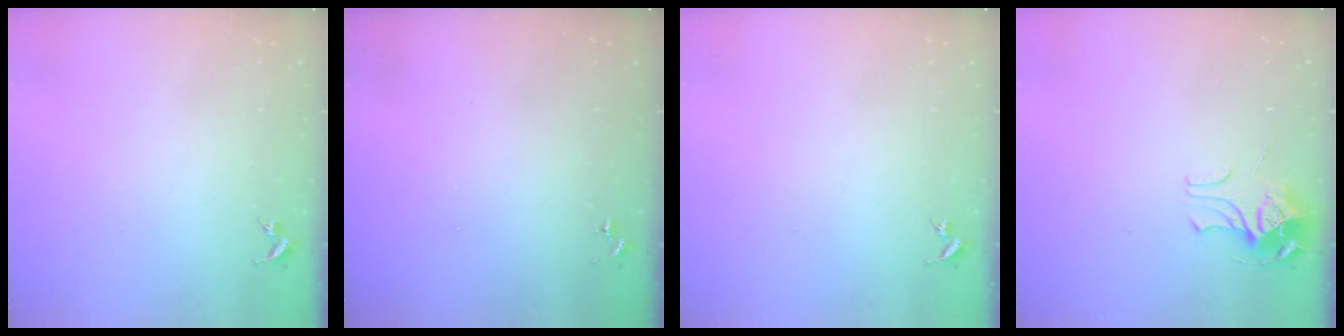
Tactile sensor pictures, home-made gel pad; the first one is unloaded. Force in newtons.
{"total": 0.0}
{"total": 0.0}
{"total": 9.9, "press": 9.9, "slide": 1.2}